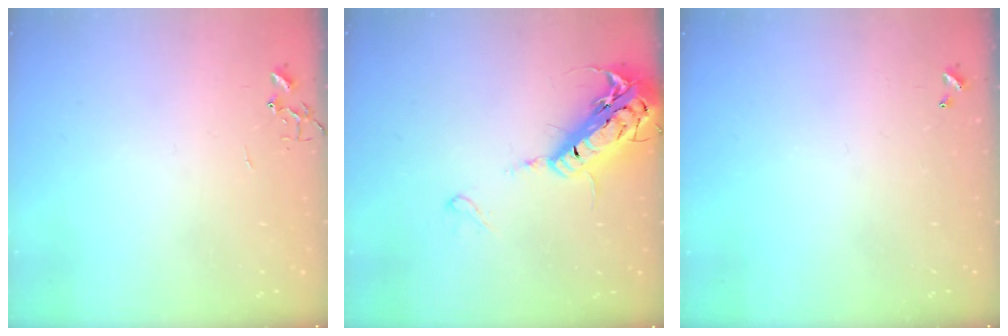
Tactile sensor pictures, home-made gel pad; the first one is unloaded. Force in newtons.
{"total": 20.3, "press": 19.9, "slide": 3.9}
{"total": 0.0}